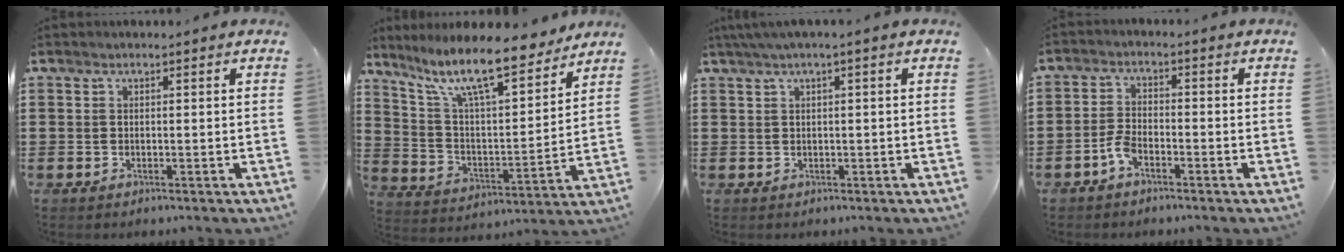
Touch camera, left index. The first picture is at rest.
{"total": 12.3, "force": [10.1, 1.6, 7.0], "torque": [-0.161, -0.053, 0.170]}
{"total": 1.6, "force": [0.2, -0.1, 1.6], "torque": [-0.026, -0.003, 0.003]}
{"total": 3.3, "force": [-2.0, 1.2, 2.2], "torque": [-0.063, 0.000, -0.045]}